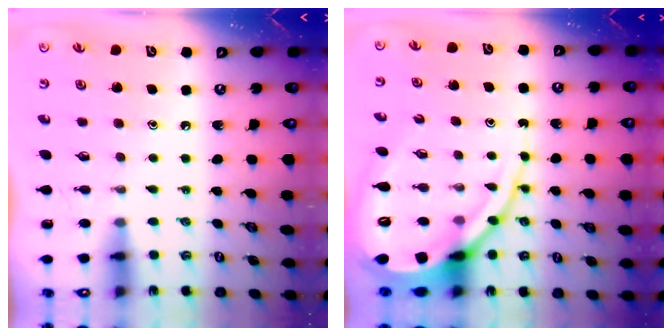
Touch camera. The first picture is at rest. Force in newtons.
{"total": 14.0, "press": 13.9, "slide": 1.6}